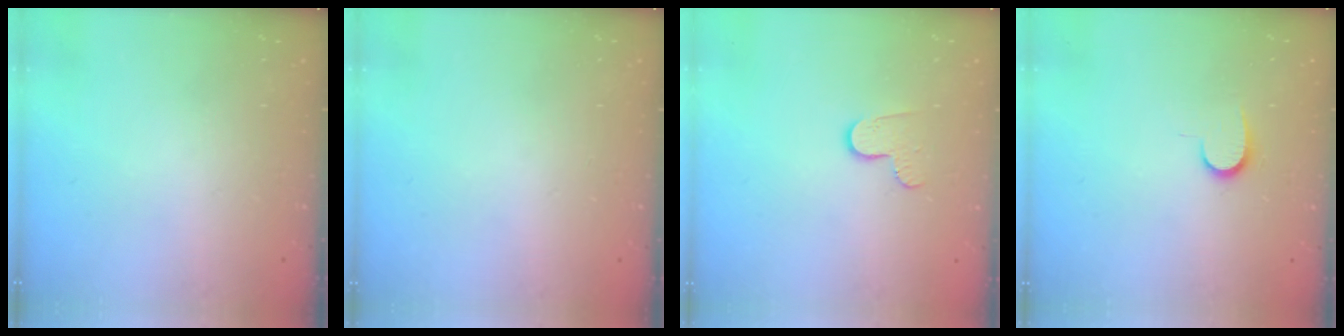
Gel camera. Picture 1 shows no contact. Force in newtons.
{"total": 0.8, "press": 0.5, "slide": 0.6}
{"total": 6.0, "press": 6.0, "slide": 0.6}
{"total": 6.7, "press": 6.6, "slide": 0.7}